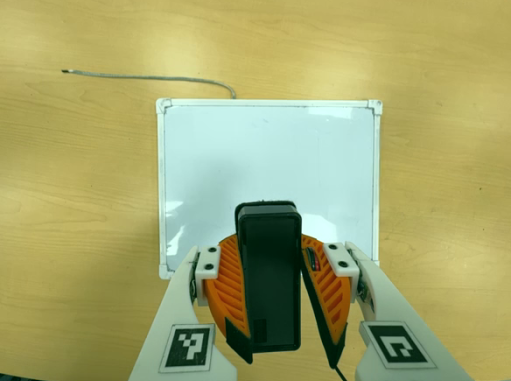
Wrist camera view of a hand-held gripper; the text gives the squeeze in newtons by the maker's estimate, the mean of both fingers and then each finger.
{"total": 8.7, "left": 9.1, "right": 8.4}